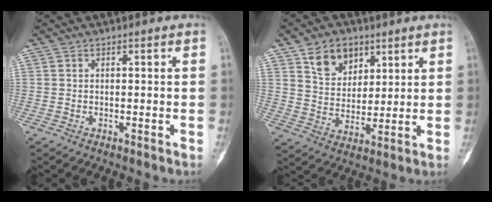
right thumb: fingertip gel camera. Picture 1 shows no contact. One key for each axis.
{"total": 9.7, "fx": 5.3, "fy": 6.8, "fz": 4.5, "tx": -0.044, "ty": -0.028, "tz": 0.095}